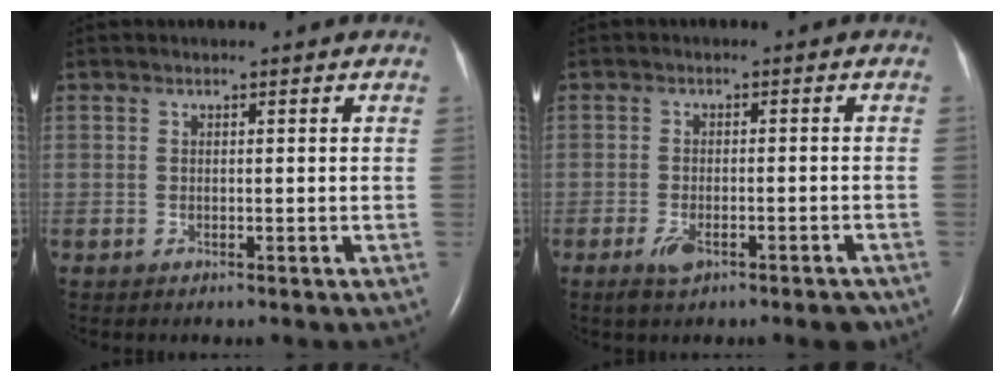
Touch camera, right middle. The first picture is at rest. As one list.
[{"total": 4.9, "force": [-3.2, 1.5, 3.5], "torque": [-0.056, -0.005, -0.046]}]